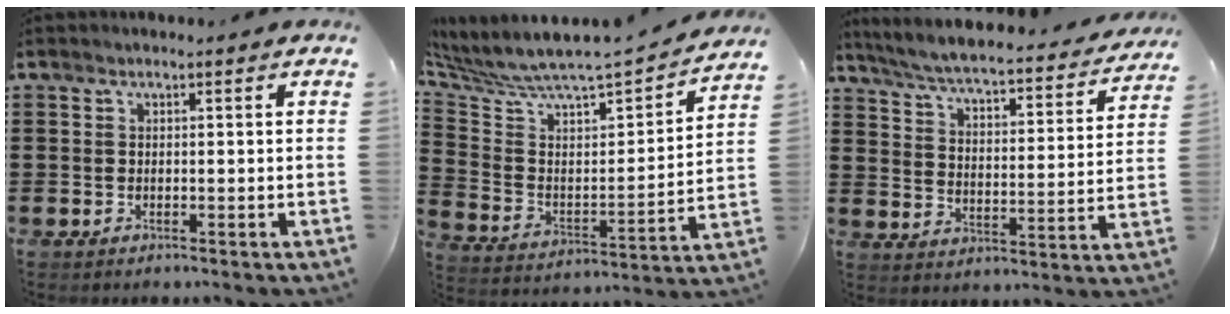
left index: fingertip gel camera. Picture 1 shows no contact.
{"total": 4.8, "force": [4.5, 0.9, 1.5], "torque": [-0.059, -0.054, 0.067]}
{"total": 5.1, "force": [4.8, -0.1, 1.7], "torque": [-0.058, -0.039, 0.075]}